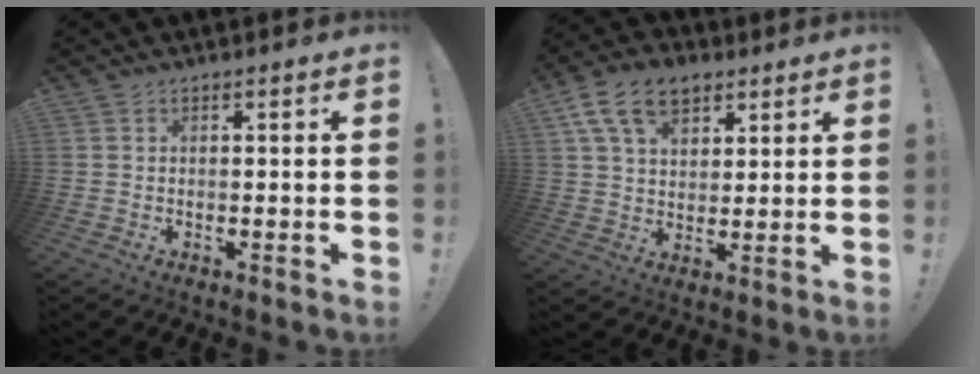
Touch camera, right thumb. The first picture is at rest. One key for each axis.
{"total": 13.1, "fx": 6.9, "fy": 8.3, "fz": 7.5, "tx": -0.132, "ty": -0.018, "tz": 0.132}